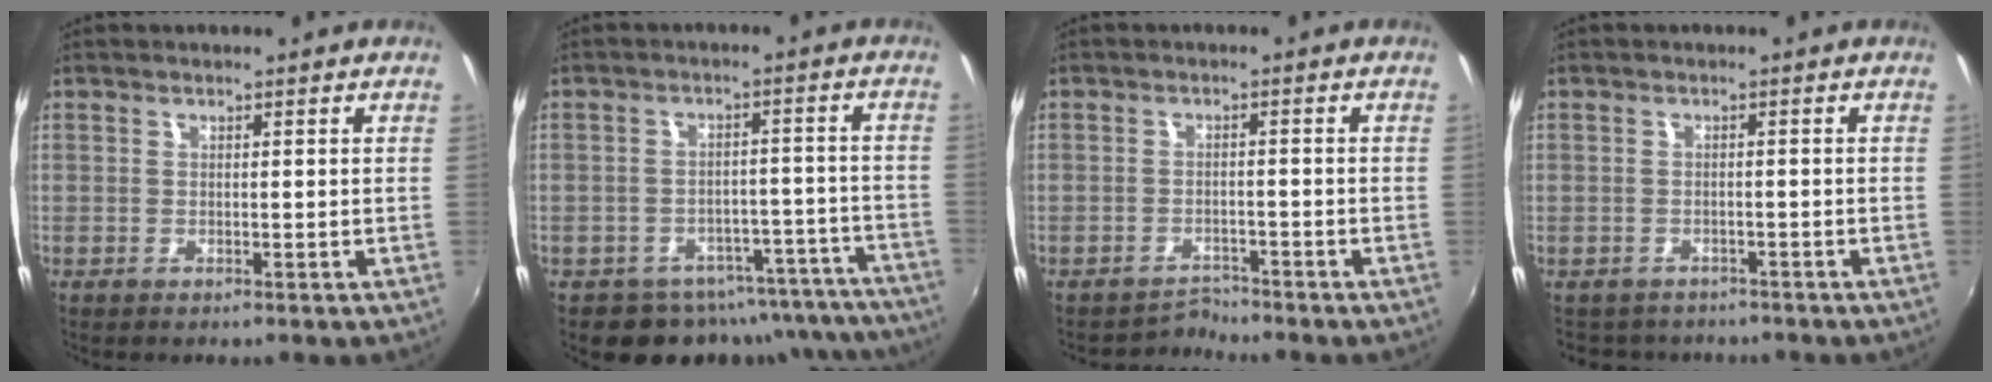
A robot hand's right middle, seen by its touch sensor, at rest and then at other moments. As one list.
[{"total": 15.7, "force": [-13.4, 7.5, 3.5], "torque": [-0.054, 0.039, -0.144]}, {"total": 2.8, "force": [-2.6, 0.3, -1.0], "torque": [0.011, 0.007, -0.045]}, {"total": 4.0, "force": [-2.8, 2.8, 0.0], "torque": [0.000, 0.014, -0.043]}]